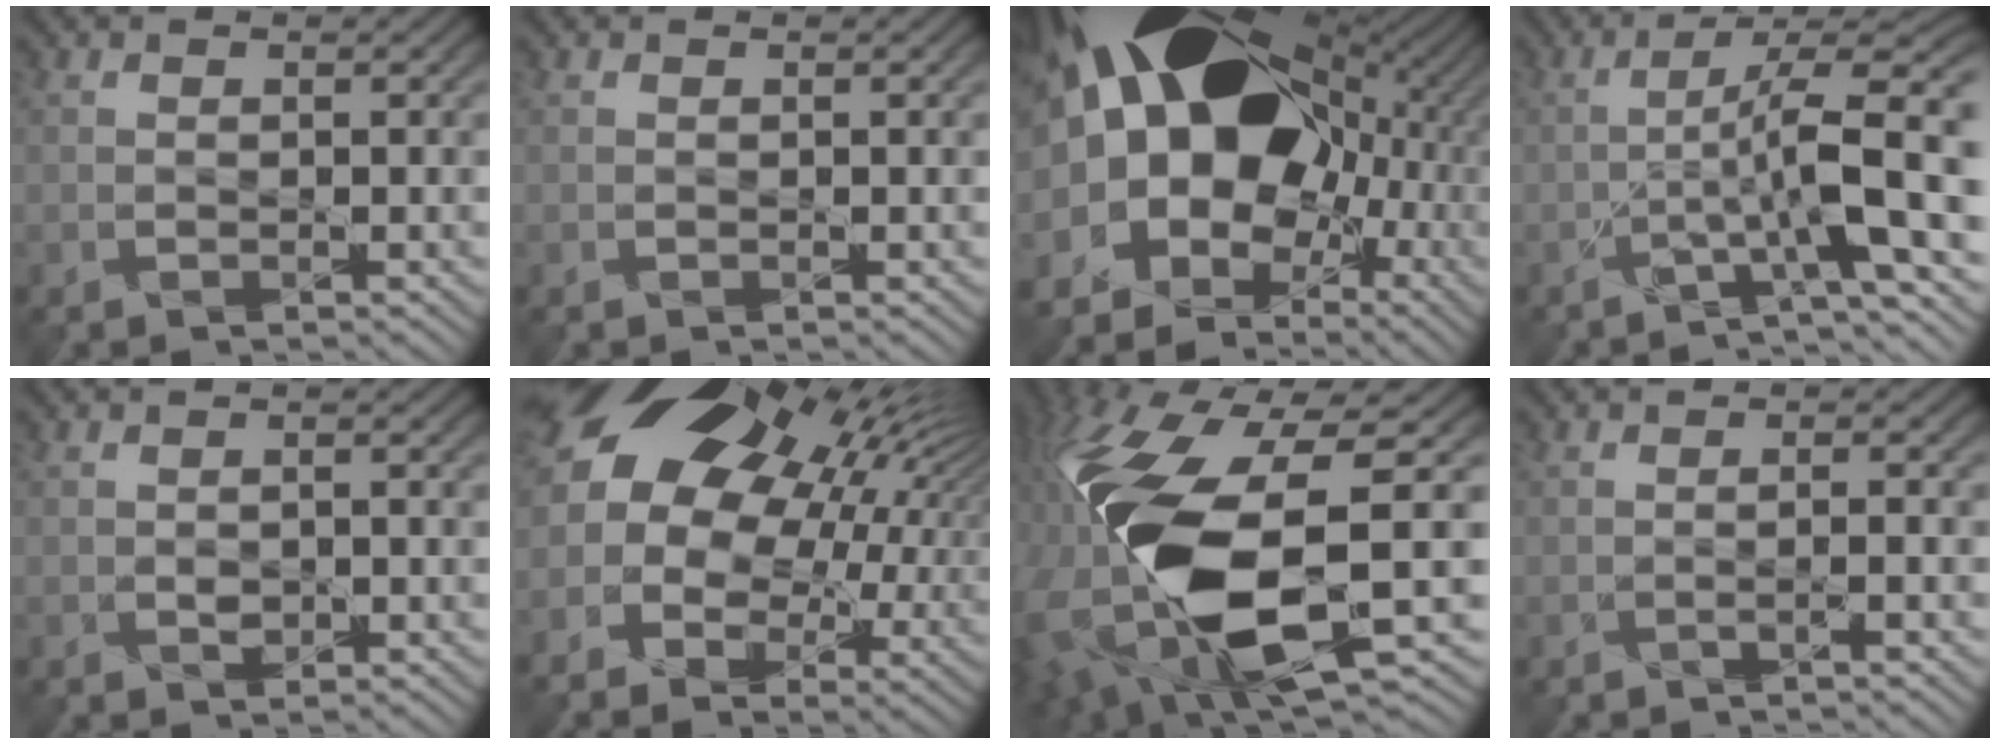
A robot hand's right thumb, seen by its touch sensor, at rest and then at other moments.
{"total": 0.7, "force": [0.1, 0.2, 0.7], "torque": [-0.007, 0.002, 0.001]}
{"total": 20.4, "force": [3.4, 15.4, 12.9], "torque": [-0.216, -0.012, 0.077]}
{"total": 8.9, "force": [-2.3, 1.9, 8.4], "torque": [-0.135, 0.012, -0.047]}
{"total": 1.6, "force": [-0.5, 1.3, 0.8], "torque": [-0.013, -0.003, -0.001]}
{"total": 17.4, "force": [5.7, 12.6, 10.6], "torque": [-0.231, 0.035, 0.111]}
{"total": 18.2, "force": [-2.5, 8.4, 16.0], "torque": [-0.365, -0.049, -0.022]}
{"total": 1.2, "force": [-0.7, 0.2, 0.9], "torque": [-0.007, 0.006, -0.021]}